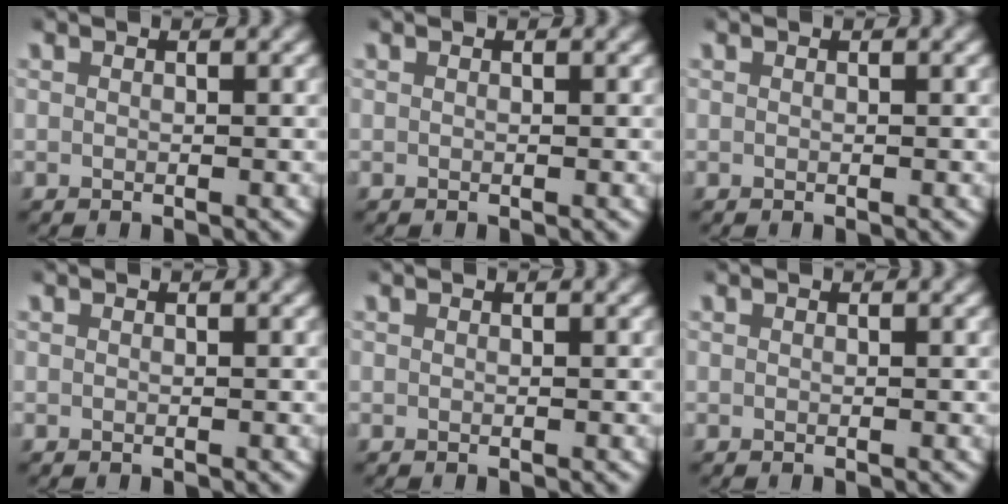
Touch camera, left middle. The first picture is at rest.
{"total": 0.0}
{"total": 0.0}
{"total": 0.0}
{"total": 0.0}
{"total": 0.0}